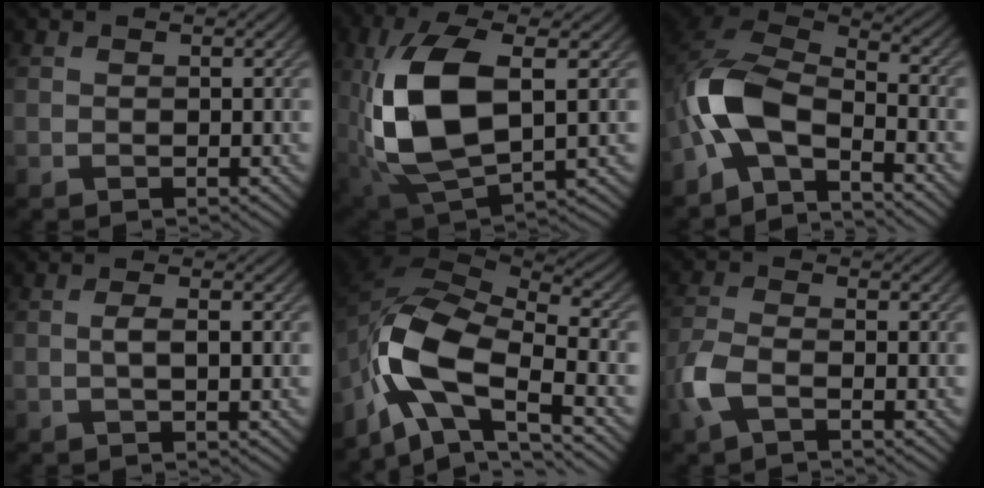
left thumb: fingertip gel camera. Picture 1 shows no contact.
{"total": 13.3, "force": [1.0, 6.7, 11.4], "torque": [-0.264, -0.002, 0.024]}
{"total": 10.6, "force": [-4.6, 5.1, 8.0], "torque": [-0.164, 0.005, -0.112]}
{"total": 1.7, "force": [0.0, 0.4, 1.6], "torque": [-0.032, 0.005, -0.002]}
{"total": 13.2, "force": [-6.2, 6.2, 9.9], "torque": [-0.212, -0.024, -0.117]}
{"total": 4.7, "force": [-2.3, 2.0, 3.6], "torque": [-0.095, -0.005, -0.061]}